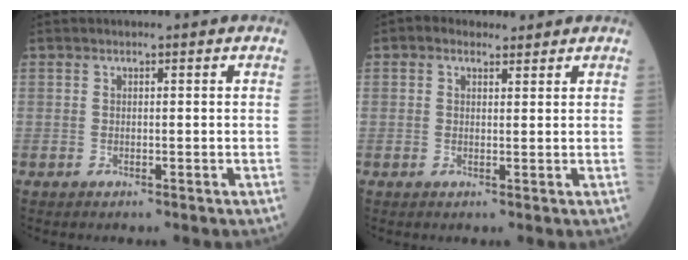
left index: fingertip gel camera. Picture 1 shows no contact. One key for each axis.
{"total": 2.3, "fx": 1.4, "fy": 1.6, "fz": 0.9, "tx": -0.023, "ty": 0.016, "tz": 0.021}